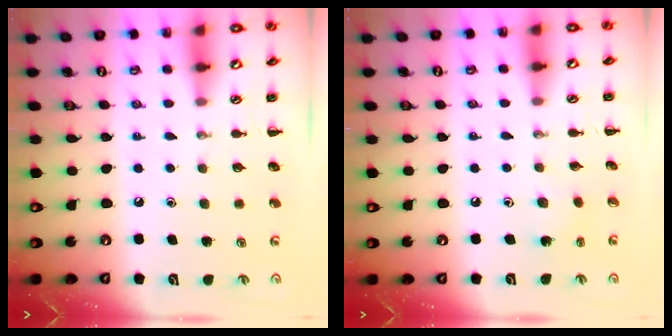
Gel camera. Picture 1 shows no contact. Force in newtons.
{"total": 2.6, "press": 2.5, "slide": 0.8}